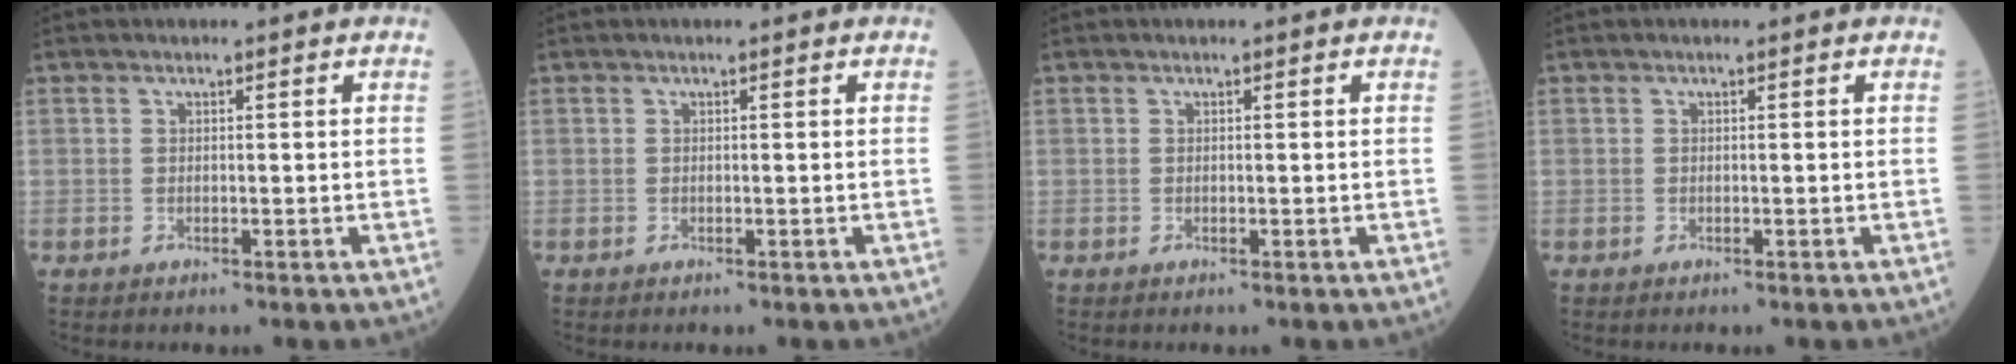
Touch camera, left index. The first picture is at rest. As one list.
[{"total": 0.0}, {"total": 0.0}, {"total": 0.0}]